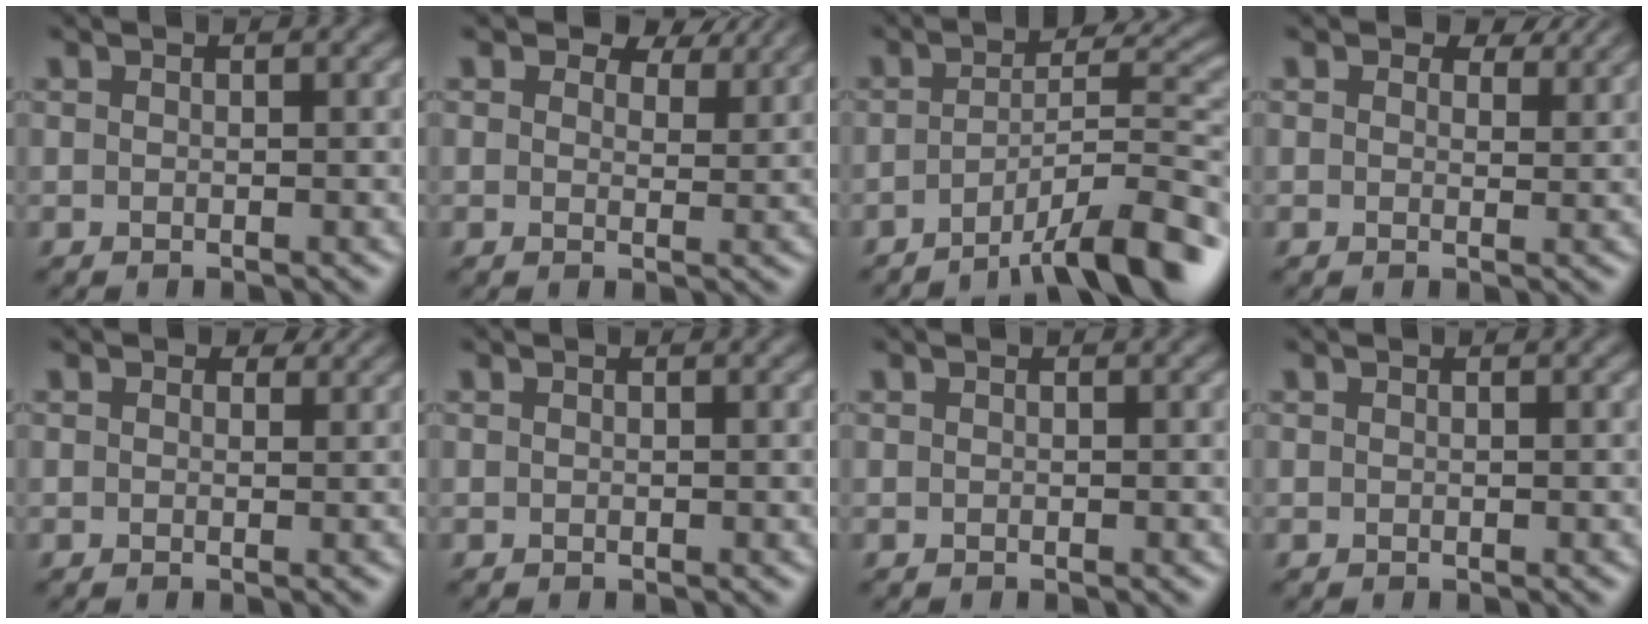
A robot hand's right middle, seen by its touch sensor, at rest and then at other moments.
{"total": 4.4, "force": [3.3, 2.0, 2.0], "torque": [-0.037, -0.003, 0.042]}
{"total": 8.9, "force": [-5.6, 1.9, 6.6], "torque": [-0.090, 0.006, -0.091]}
{"total": 2.7, "force": [2.0, 1.4, 1.2], "torque": [-0.026, -0.003, 0.023]}
{"total": 1.0, "force": [0.8, 0.5, 0.3], "torque": [-0.008, -0.005, 0.008]}
{"total": 0.0}
{"total": 0.0}
{"total": 0.0}